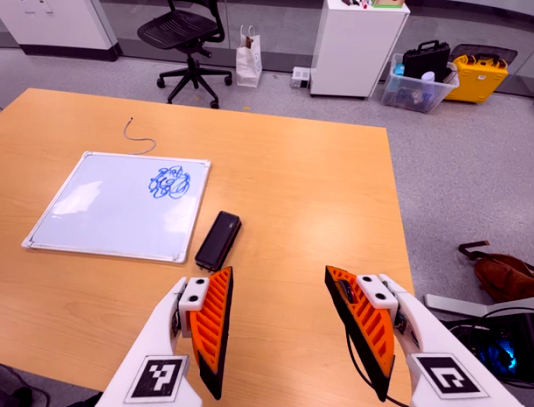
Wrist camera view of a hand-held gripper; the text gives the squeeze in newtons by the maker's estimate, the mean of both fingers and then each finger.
{"total": 0.0}